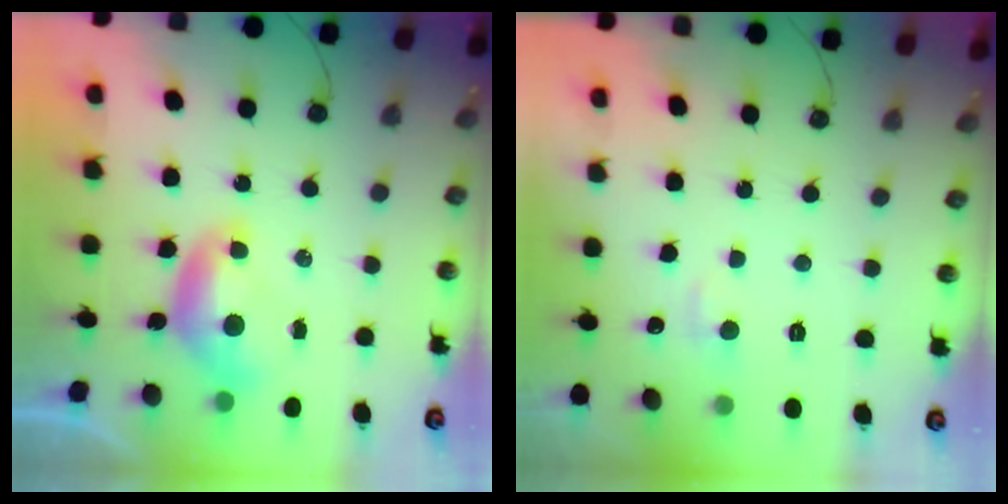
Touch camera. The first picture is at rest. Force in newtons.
{"total": 1.3, "press": 1.1, "slide": 0.6}